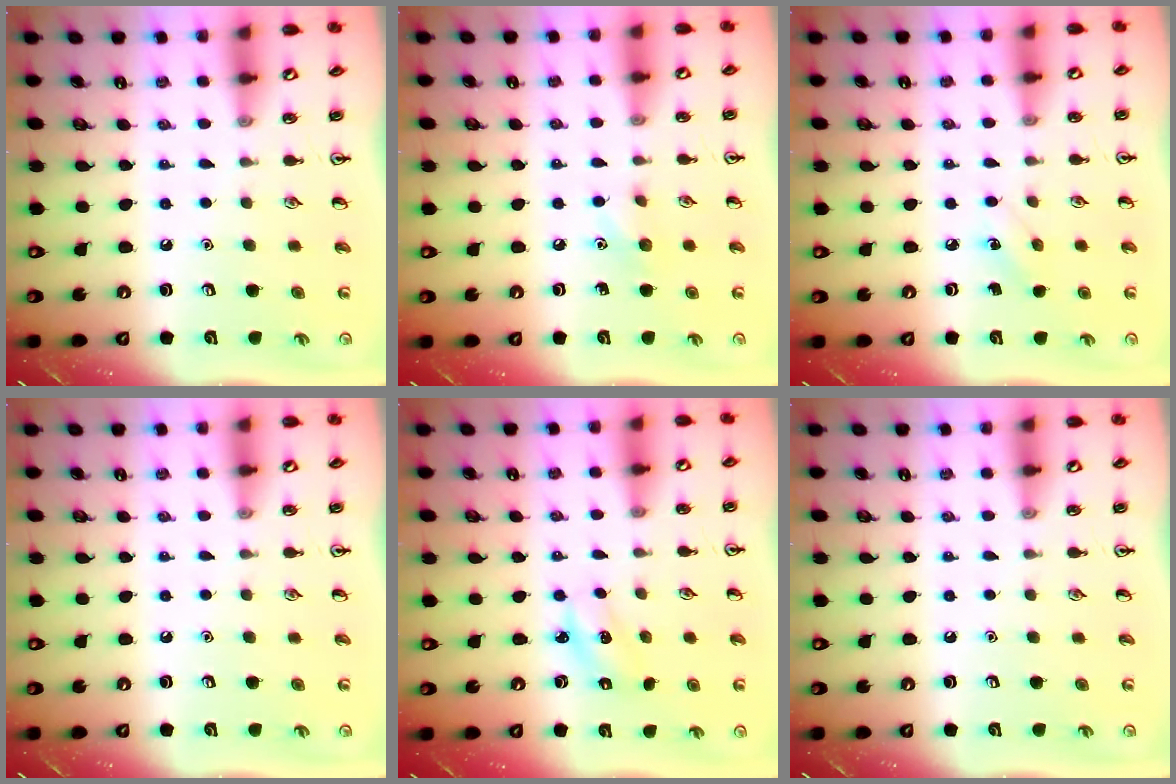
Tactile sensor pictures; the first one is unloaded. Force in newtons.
{"total": 5.9, "press": 5.6, "slide": 1.9}
{"total": 3.7, "press": 3.5, "slide": 1.2}
{"total": 0.0}
{"total": 2.1, "press": 2.0, "slide": 0.7}
{"total": 0.0}